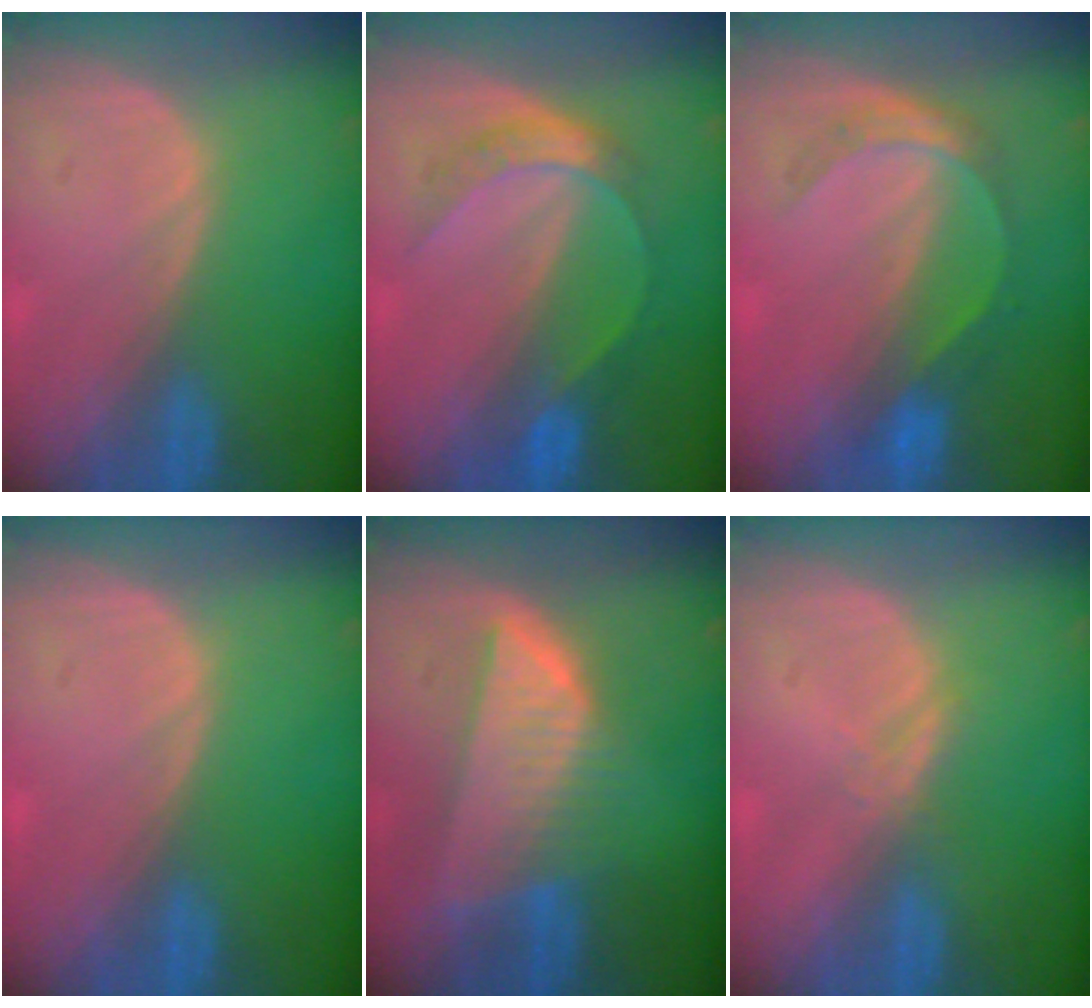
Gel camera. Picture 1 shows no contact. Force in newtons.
{"total": 5.3, "press": 5.3, "slide": 0.1}
{"total": 5.1, "press": 4.9, "slide": 1.4}
{"total": 0.0}
{"total": 8.3, "press": 7.3, "slide": 4.0}
{"total": 1.3, "press": 1.3, "slide": 0.1}